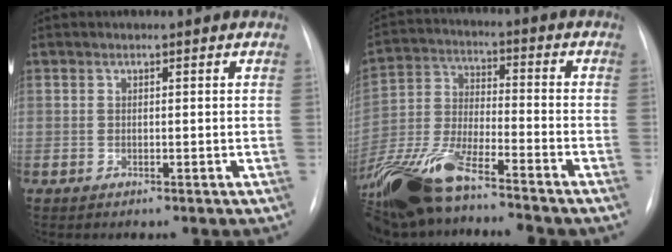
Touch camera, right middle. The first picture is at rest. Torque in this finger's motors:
{"motor_torque": [1.09, -1.05, 0.34, 0.20]}